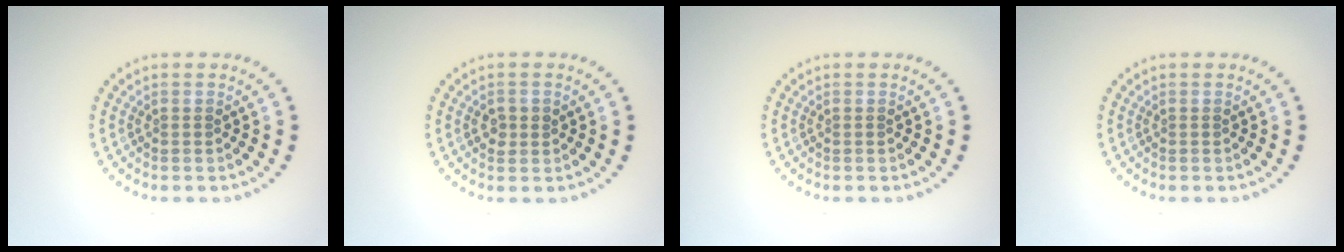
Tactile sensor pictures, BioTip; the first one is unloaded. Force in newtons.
{"total": 1.5, "press": 1.5, "slide": 0.2}
{"total": 0.0}
{"total": 0.0}